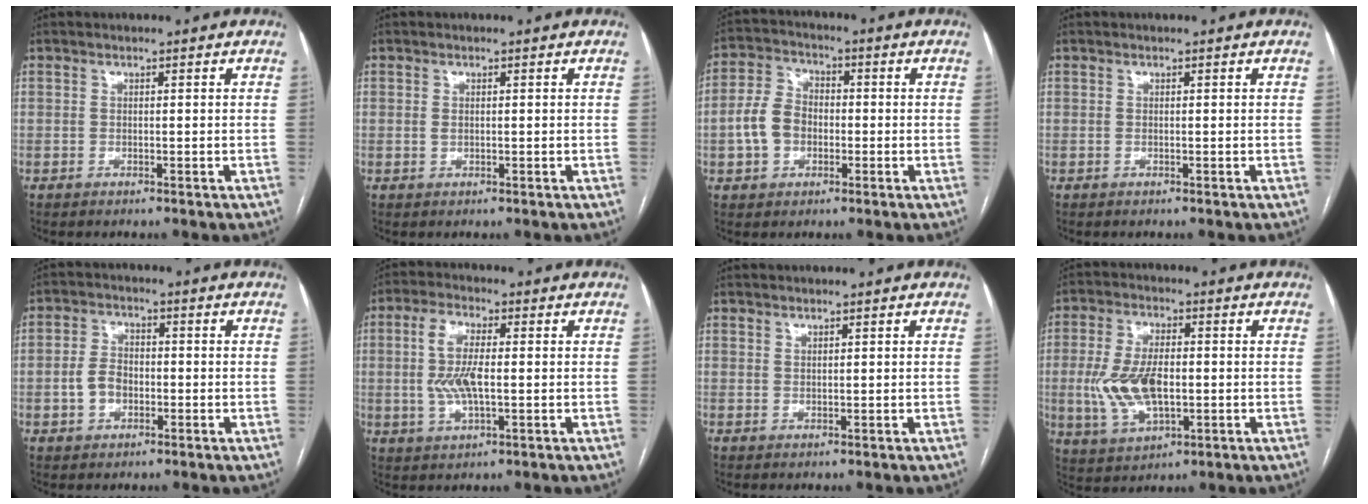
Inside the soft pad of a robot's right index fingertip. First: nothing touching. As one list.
[{"total": 0.8, "force": [0.1, 0.5, 0.6], "torque": [-0.013, 0.000, 0.002]}, {"total": 7.3, "force": [-1.4, 5.5, 4.6], "torque": [-0.112, 0.025, -0.027]}, {"total": 0.0}, {"total": 4.7, "force": [-0.9, 3.4, 3.1], "torque": [-0.067, 0.011, -0.014]}, {"total": 7.3, "force": [0.1, 2.5, 6.9], "torque": [-0.149, 0.004, 0.003]}, {"total": 0.5, "force": [0.5, 0.1, 0.1], "torque": [-0.002, -0.005, 0.010]}, {"total": 10.5, "force": [-1.0, 4.8, 9.3], "torque": [-0.201, 0.004, -0.010]}]